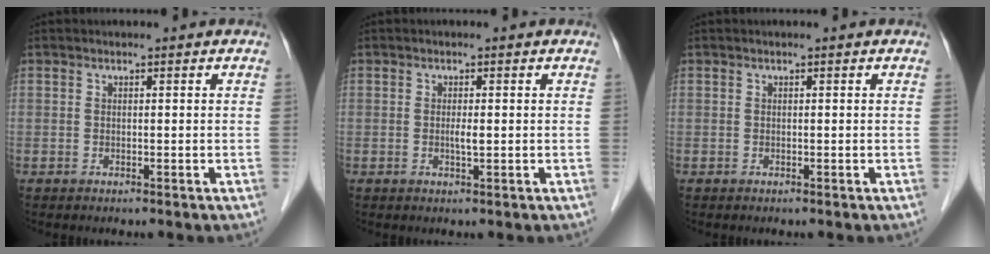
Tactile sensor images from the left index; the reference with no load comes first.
{"total": 1.3, "force": [-0.2, 0.1, 1.2], "torque": [-0.027, -0.003, -0.003]}
{"total": 0.0}